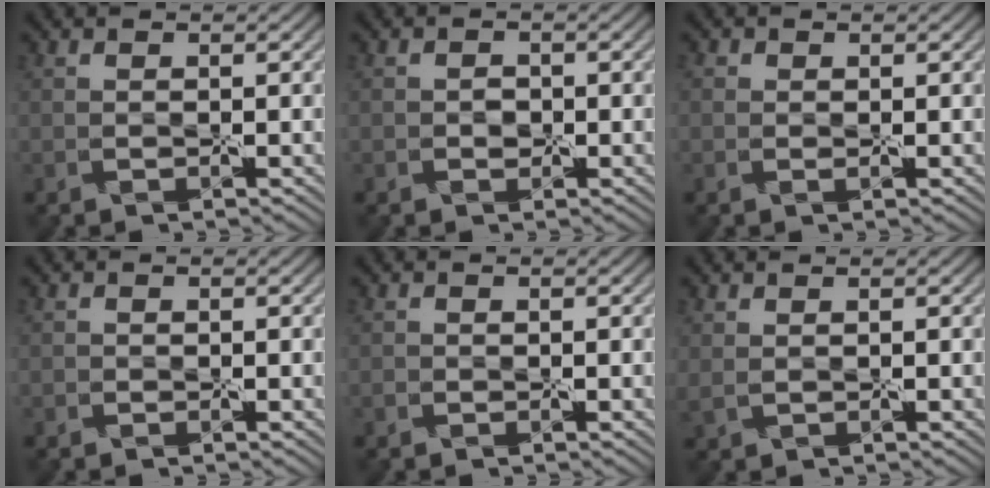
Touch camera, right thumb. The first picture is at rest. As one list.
[{"total": 1.0, "force": [-0.4, 0.9, -0.1], "torque": [0.011, -0.004, -0.007]}, {"total": 0.7, "force": [0.0, 0.7, 0.1], "torque": [0.011, -0.005, 0.001]}, {"total": 0.8, "force": [-0.5, 0.6, 0.2], "torque": [-0.001, -0.005, -0.009]}, {"total": 0.7, "force": [-0.5, 0.5, 0.1], "torque": [-0.002, -0.006, -0.008]}, {"total": 1.2, "force": [0.5, 0.4, 0.9], "torque": [-0.021, 0.003, 0.014]}]